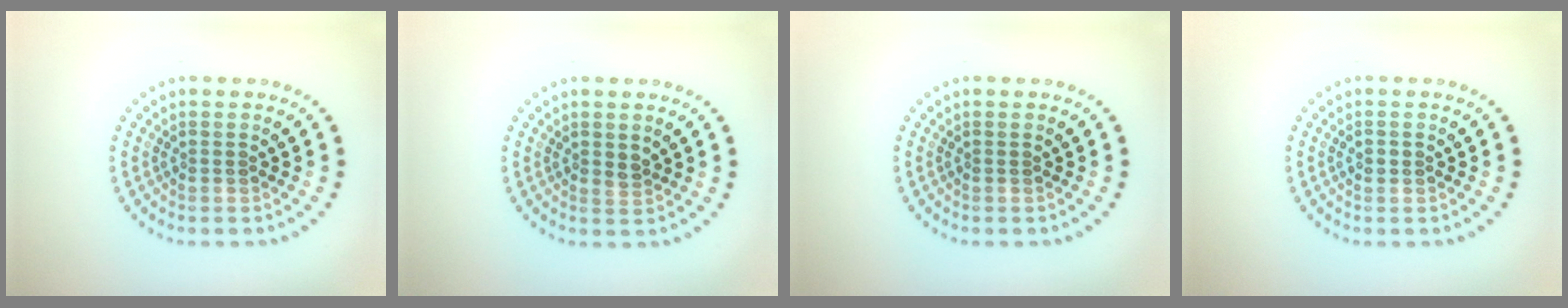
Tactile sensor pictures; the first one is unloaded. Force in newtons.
{"total": 0.9, "press": 0.7, "slide": 0.5}
{"total": 0.0}
{"total": 1.0, "press": 1.0, "slide": 0.2}